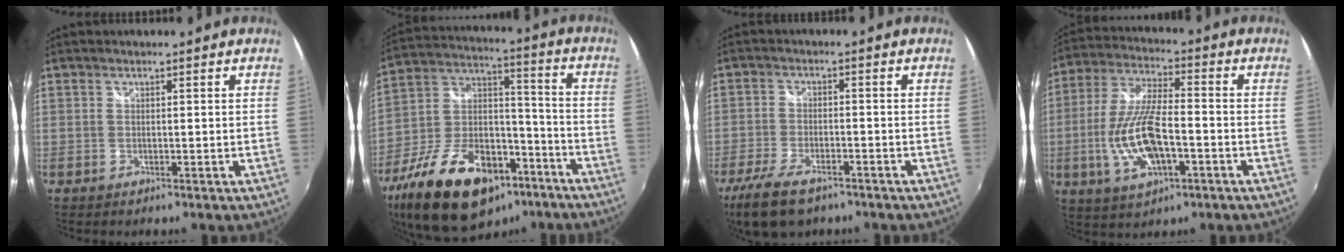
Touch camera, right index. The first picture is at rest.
{"total": 26.6, "force": [-16.2, 13.6, 16.2], "torque": [-0.314, 0.006, -0.255]}
{"total": 10.9, "force": [-7.7, 4.4, 6.3], "torque": [-0.157, -0.028, -0.141]}
{"total": 14.1, "force": [-3.8, 5.3, 12.5], "torque": [-0.263, -0.006, -0.066]}